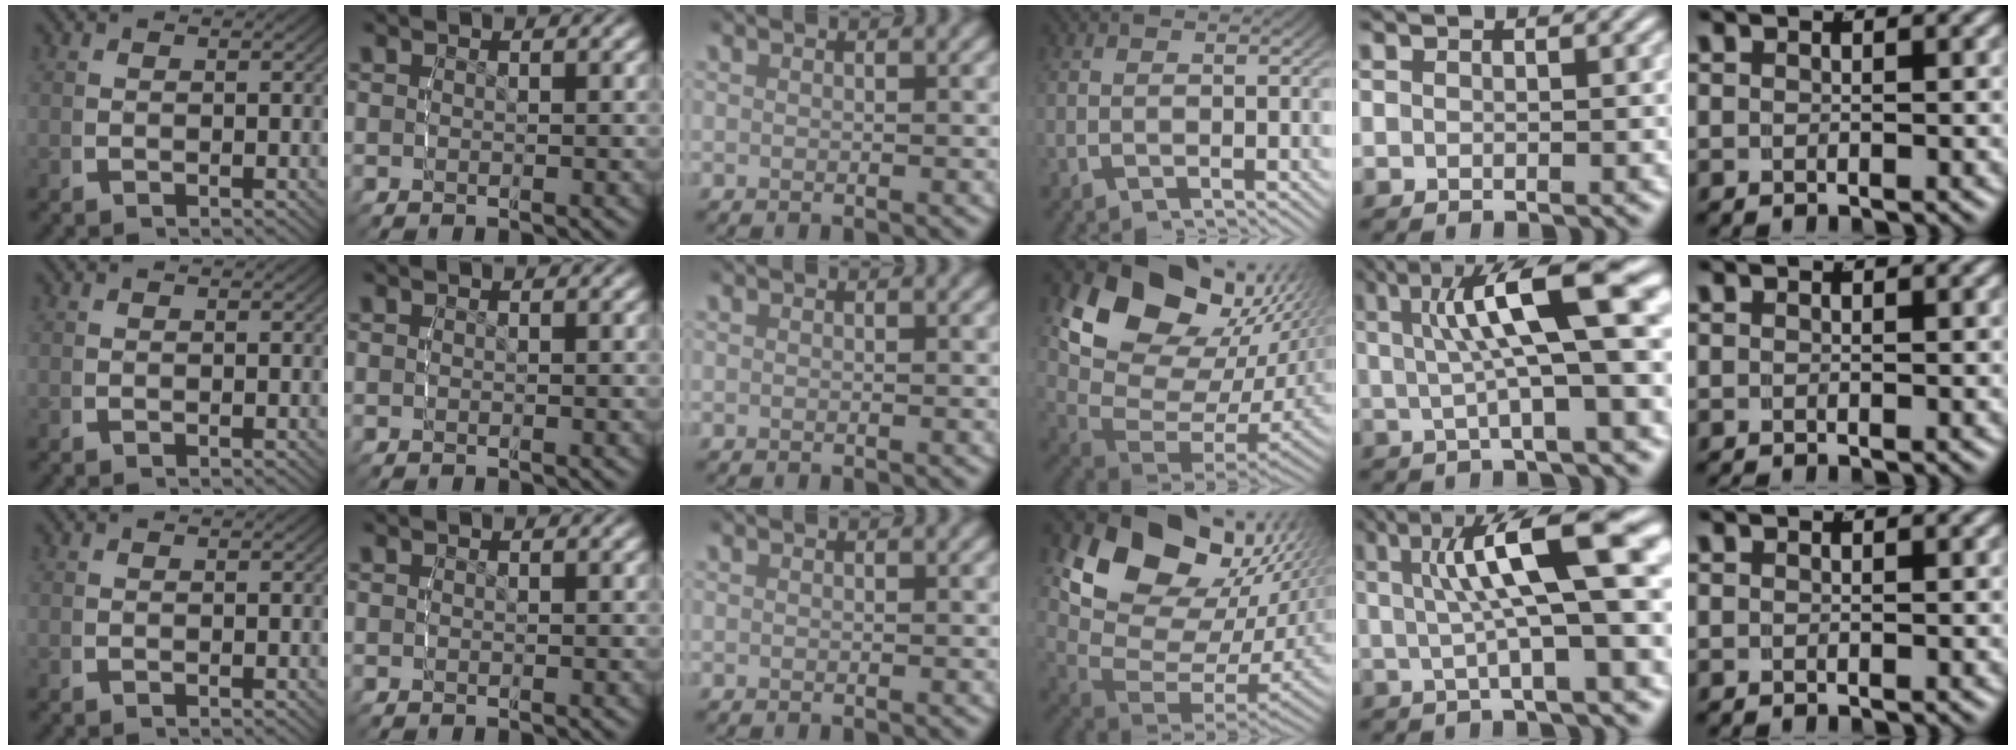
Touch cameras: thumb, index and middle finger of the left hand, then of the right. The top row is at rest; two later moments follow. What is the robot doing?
{"motion": "lift_and_place", "object": "lipstick"}